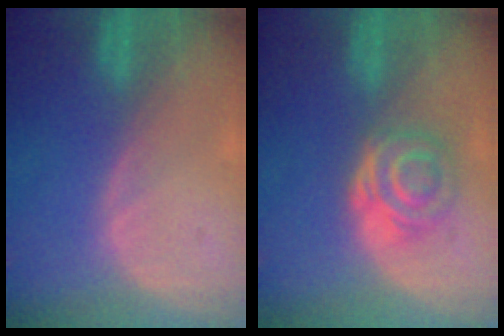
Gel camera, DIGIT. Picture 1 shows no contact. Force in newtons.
{"total": 6.3, "press": 5.2, "slide": 3.5}